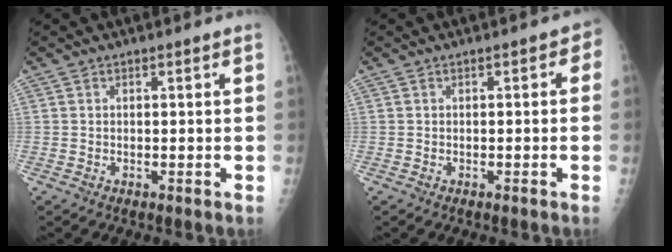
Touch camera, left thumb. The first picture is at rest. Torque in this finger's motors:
{"motor_torque": [-0.46, -0.01, -0.01, -0.08, 0.07]}